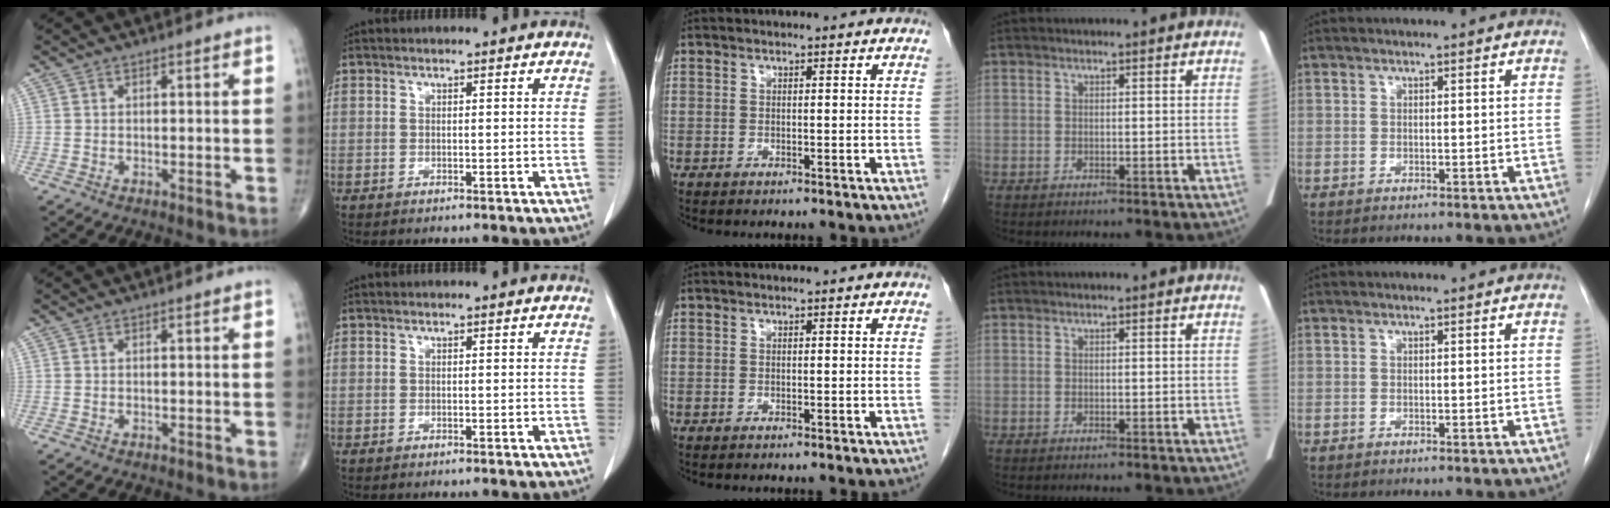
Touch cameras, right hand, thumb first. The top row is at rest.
{}